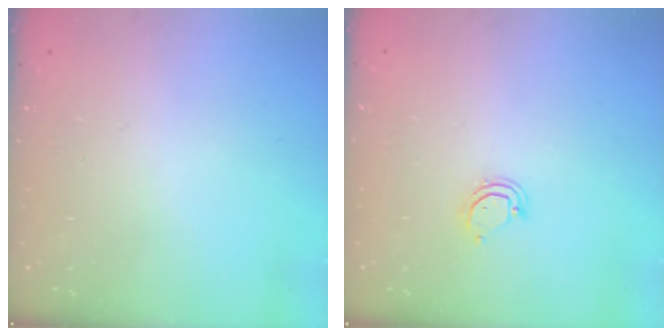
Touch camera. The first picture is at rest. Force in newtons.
{"total": 3.1, "press": 3.1, "slide": 0.2}